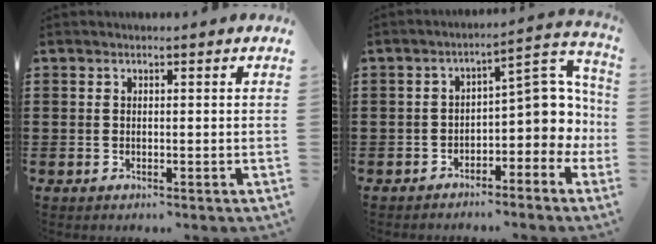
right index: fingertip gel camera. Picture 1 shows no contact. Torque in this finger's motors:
{"motor_torque": [1.77, -0.36, 0.63, 0.07]}